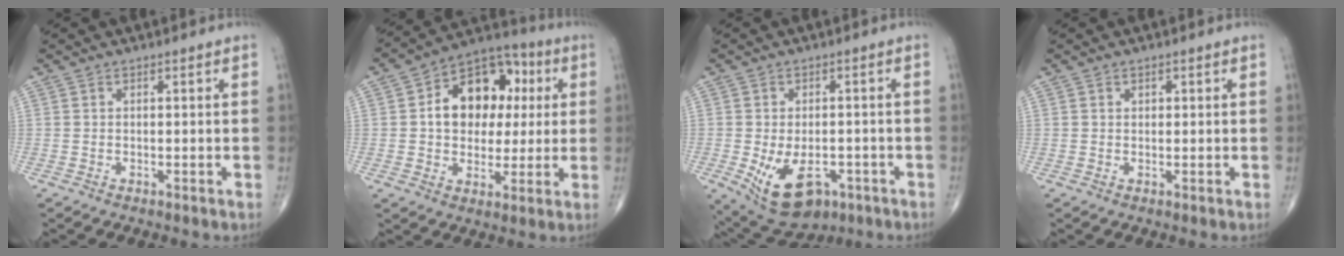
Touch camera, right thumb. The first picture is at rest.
{"total": 15.8, "force": [2.6, 11.4, 10.7], "torque": [-0.111, 0.019, 0.033]}
{"total": 11.8, "force": [-4.6, 6.9, 8.4], "torque": [-0.128, 0.004, -0.055]}
{"total": 0.8, "force": [0.3, 0.7, 0.4], "torque": [0.002, -0.001, 0.005]}